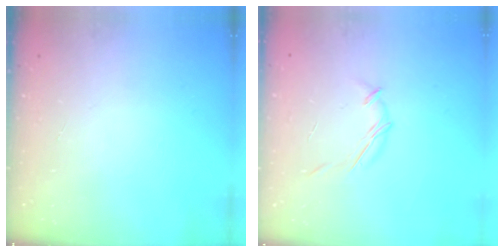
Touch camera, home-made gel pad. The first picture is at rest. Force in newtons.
{"total": 5.4, "press": 5.3, "slide": 0.9}